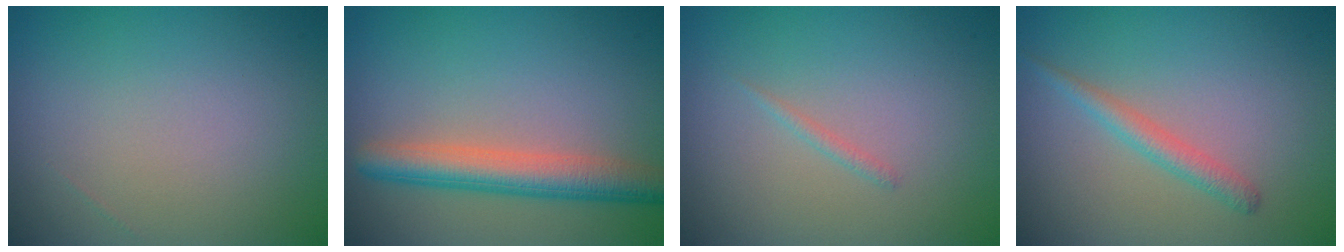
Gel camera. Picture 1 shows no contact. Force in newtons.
{"total": 4.7, "press": 4.7, "slide": 0.3}
{"total": 0.6, "press": 0.6, "slide": 0.1}
{"total": 1.7, "press": 1.7, "slide": 0.1}